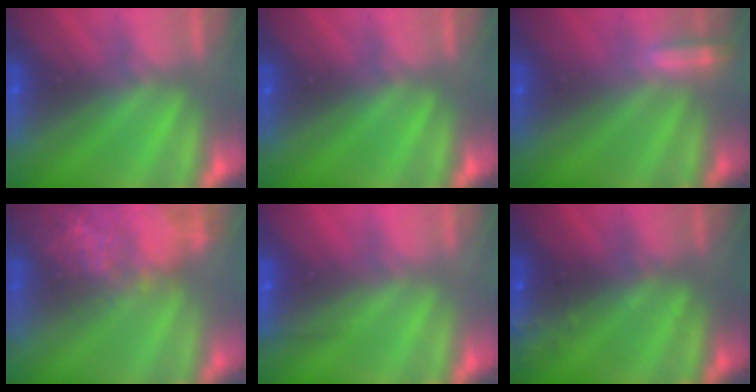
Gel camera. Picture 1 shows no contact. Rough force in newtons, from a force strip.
{"total": 0.0}
{"total": 1.9}
{"total": 7.4}
{"total": 2.2}
{"total": 2.8}